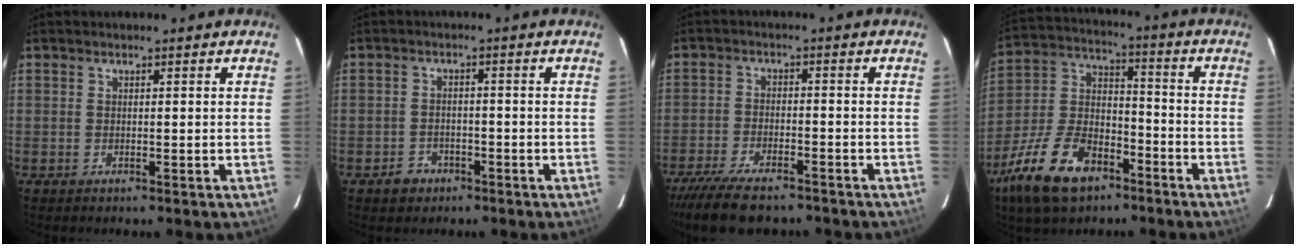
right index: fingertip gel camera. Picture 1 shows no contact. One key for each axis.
{"total": 3.7, "fx": -2.4, "fy": 2.8, "fz": 0.5, "tx": -0.021, "ty": 0.008, "tz": -0.035}
{"total": 12.4, "fx": -10.2, "fy": 3.7, "fz": 6.0, "tx": -0.139, "ty": -0.029, "tz": -0.174}
{"total": 17.6, "fx": -10.9, "fy": 8.9, "fz": 10.6, "tx": -0.236, "ty": 0.002, "tz": -0.195}